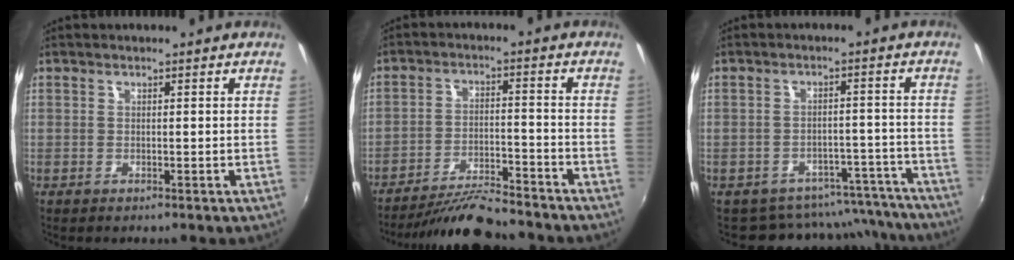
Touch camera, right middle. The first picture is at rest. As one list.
[{"total": 11.2, "force": [-10.3, 1.3, 4.1], "torque": [-0.094, -0.009, -0.170]}, {"total": 14.0, "force": [-12.8, 5.4, 1.7], "torque": [-0.021, 0.039, -0.151]}]